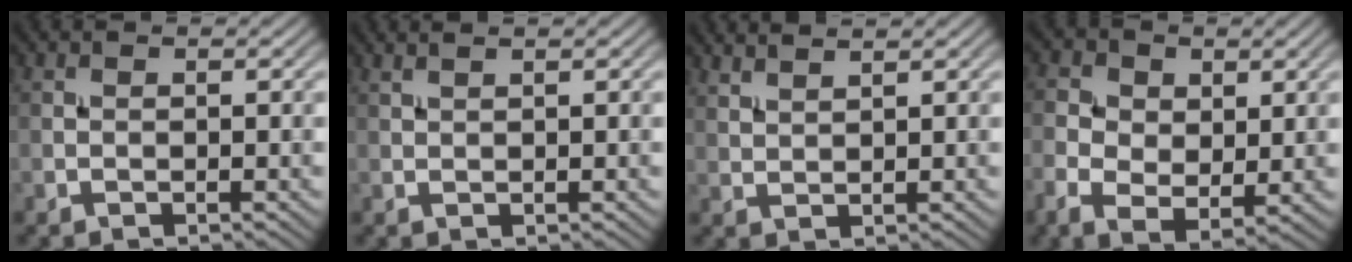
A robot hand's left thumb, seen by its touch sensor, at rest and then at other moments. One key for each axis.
{"total": 1.3, "fx": 1.0, "fy": 0.2, "fz": 0.8, "tx": -0.017, "ty": 0.004, "tz": 0.015}
{"total": 2.8, "fx": 2.4, "fy": 0.6, "fz": 1.4, "tx": -0.021, "ty": 0.003, "tz": 0.041}
{"total": 6.3, "fx": 0.3, "fy": 4.3, "fz": 4.6, "tx": -0.109, "ty": -0.006, "tz": 0.005}